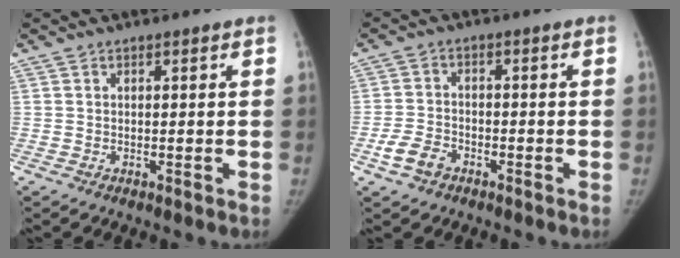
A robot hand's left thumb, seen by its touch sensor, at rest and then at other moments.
{"total": 4.9, "force": [-2.7, 3.3, 2.4], "torque": [-0.045, 0.017, -0.050]}